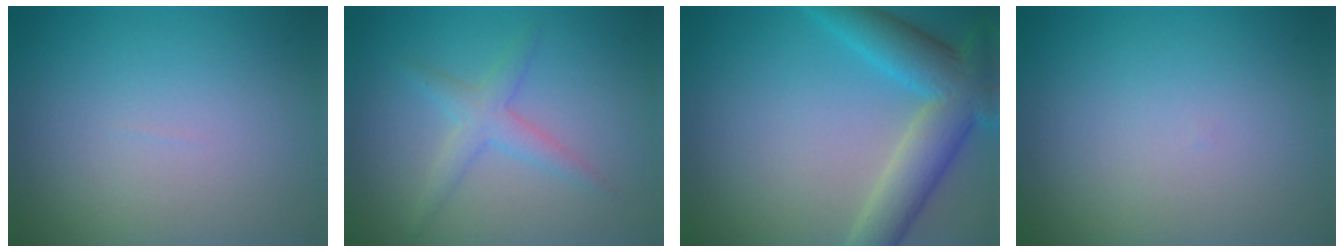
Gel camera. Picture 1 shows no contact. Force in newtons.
{"total": 2.3, "press": 2.3, "slide": 0.1}
{"total": 7.5, "press": 7.5, "slide": 0.3}
{"total": 0.0}